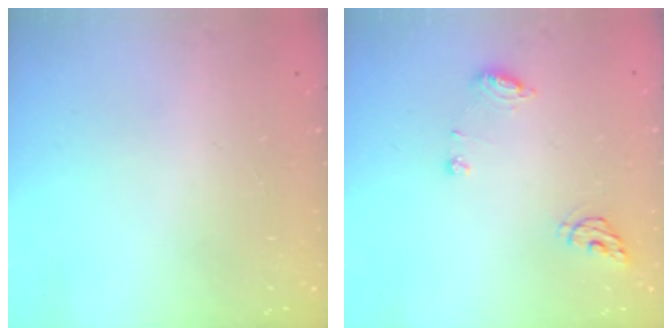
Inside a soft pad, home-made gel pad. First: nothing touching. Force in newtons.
{"total": 7.2, "press": 7.2, "slide": 0.8}